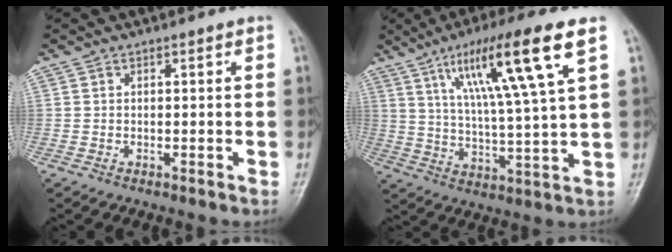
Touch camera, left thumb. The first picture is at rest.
{"total": 17.1, "force": [7.9, 1.4, 15.1], "torque": [-0.263, -0.018, 0.135]}